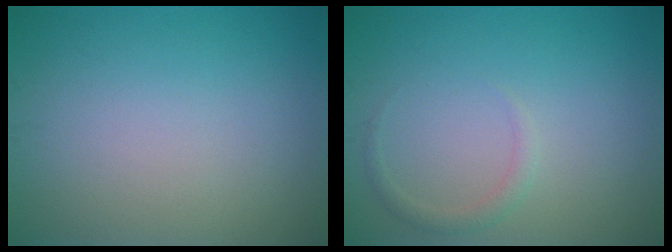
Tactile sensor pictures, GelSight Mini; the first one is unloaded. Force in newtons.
{"total": 1.2, "press": 1.2, "slide": 0.0}